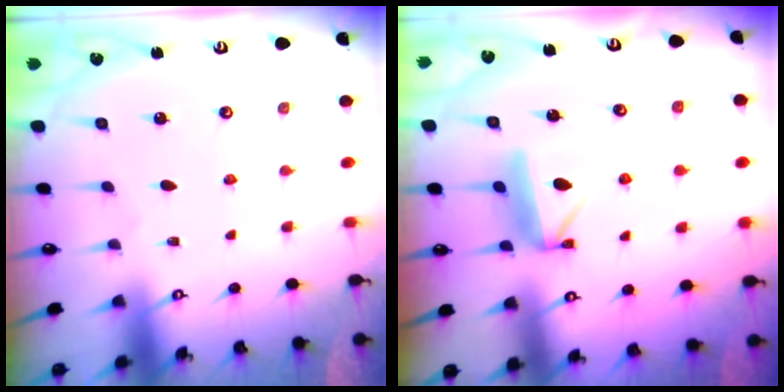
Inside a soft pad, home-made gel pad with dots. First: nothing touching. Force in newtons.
{"total": 9.2, "press": 9.2, "slide": 0.7}